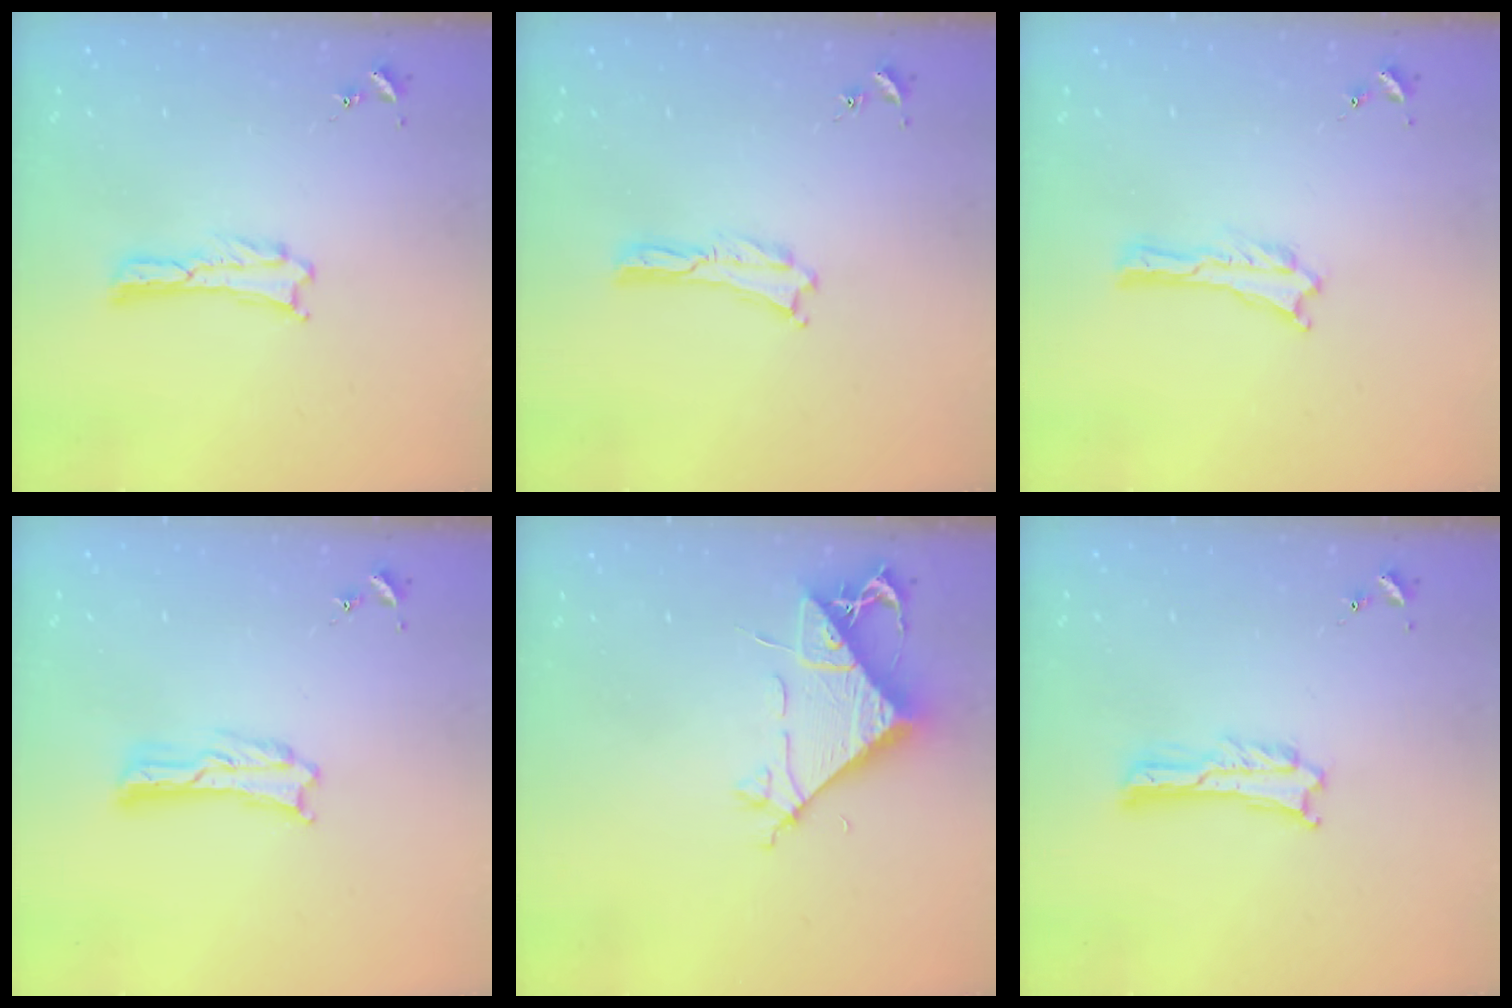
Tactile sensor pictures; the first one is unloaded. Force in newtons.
{"total": 0.0}
{"total": 0.0}
{"total": 0.8, "press": 0.8, "slide": 0.2}
{"total": 7.2, "press": 7.1, "slide": 1.2}
{"total": 1.0, "press": 1.0, "slide": 0.2}